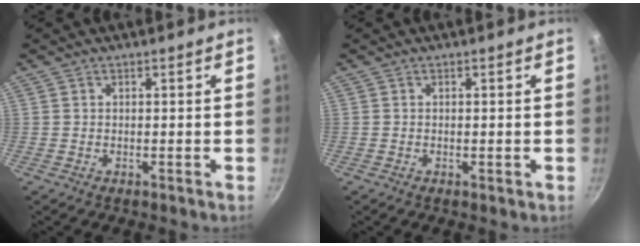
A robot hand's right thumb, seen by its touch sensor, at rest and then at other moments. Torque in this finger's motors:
{"motor_torque": [-0.12, 0.04, -0.36, 0.39, 0.00]}